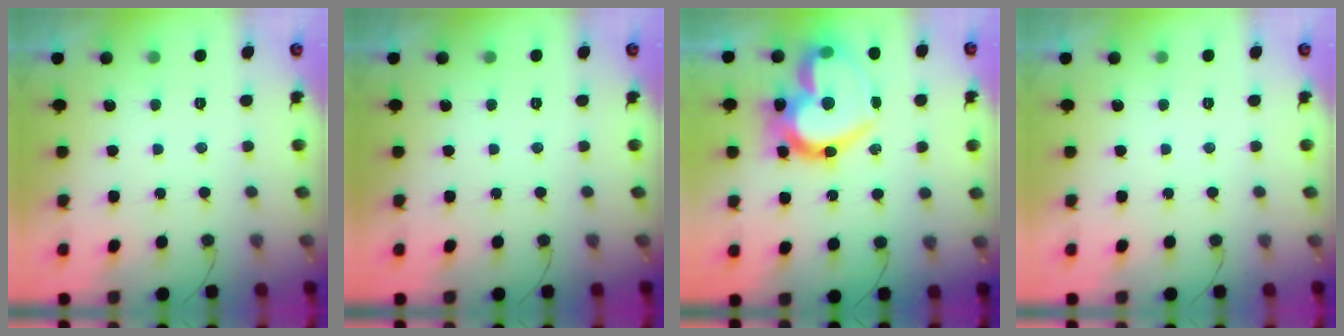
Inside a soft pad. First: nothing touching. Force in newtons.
{"total": 0.0}
{"total": 27.4, "press": 27.4, "slide": 2.2}
{"total": 0.0}